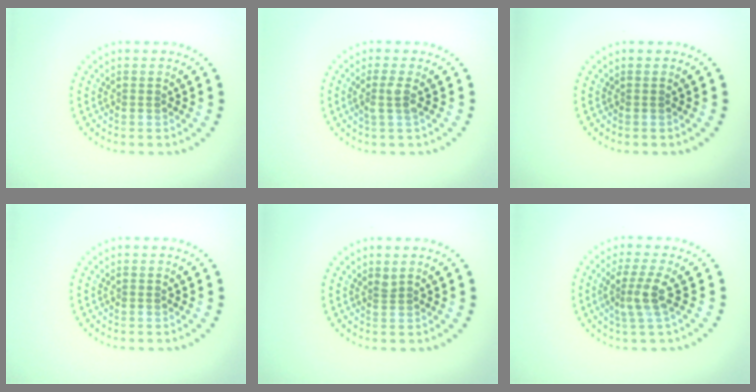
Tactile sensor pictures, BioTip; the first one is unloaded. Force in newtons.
{"total": 1.6, "press": 1.3, "slide": 1.1}
{"total": 0.0}
{"total": 0.0}
{"total": 0.8, "press": 0.5, "slide": 0.6}
{"total": 3.0, "press": 2.3, "slide": 1.9}